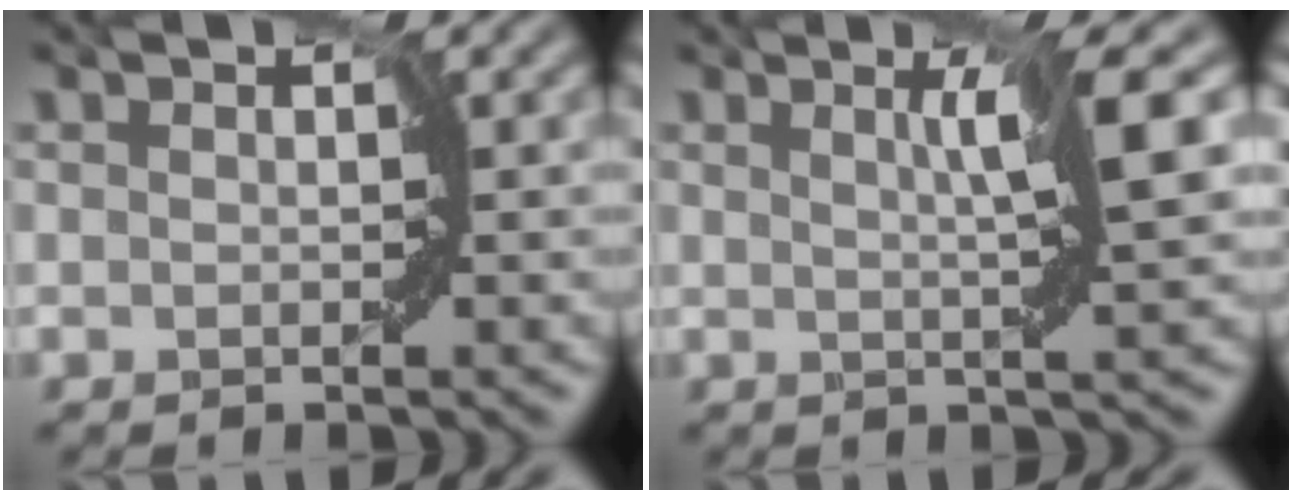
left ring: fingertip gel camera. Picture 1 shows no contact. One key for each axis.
{"total": 3.4, "fx": 0.9, "fy": -0.3, "fz": 3.3, "tx": -0.064, "ty": 0.001, "tz": 0.018}